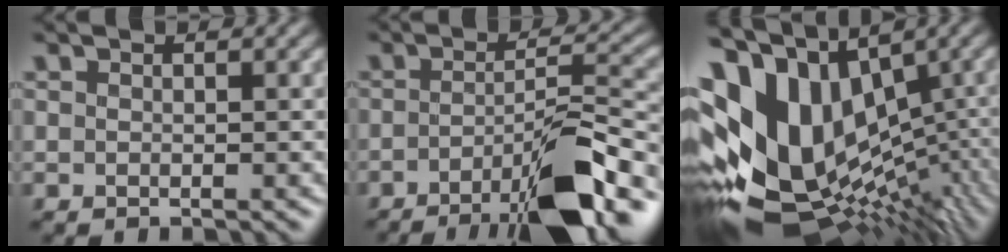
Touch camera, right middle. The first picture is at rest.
{"total": 9.4, "force": [-5.3, 1.7, 7.6], "torque": [-0.108, 0.016, -0.083]}
{"total": 15.5, "force": [2.1, 9.6, 12.0], "torque": [-0.240, 0.000, 0.071]}